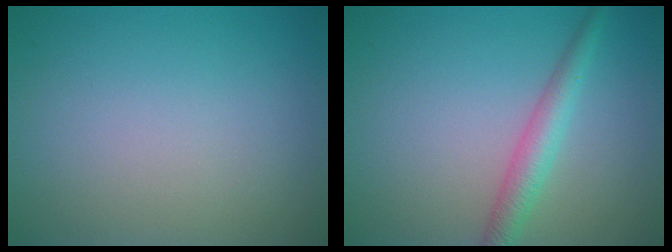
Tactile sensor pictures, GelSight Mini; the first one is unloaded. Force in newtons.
{"total": 2.8, "press": 2.8, "slide": 0.0}